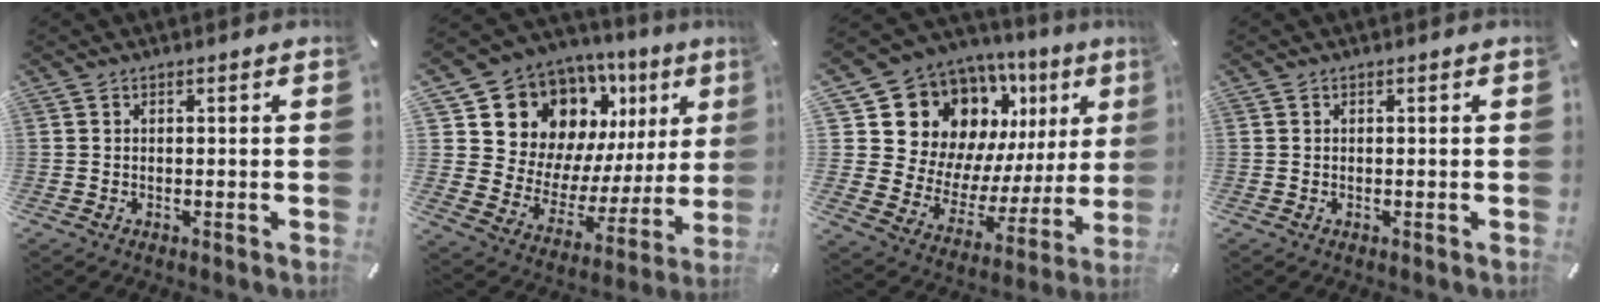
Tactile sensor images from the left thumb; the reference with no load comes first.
{"total": 15.8, "force": [10.5, 10.7, 5.0], "torque": [-0.082, -0.099, 0.199]}
{"total": 17.1, "force": [10.4, 12.1, 6.2], "torque": [-0.098, -0.100, 0.207]}
{"total": 0.0}